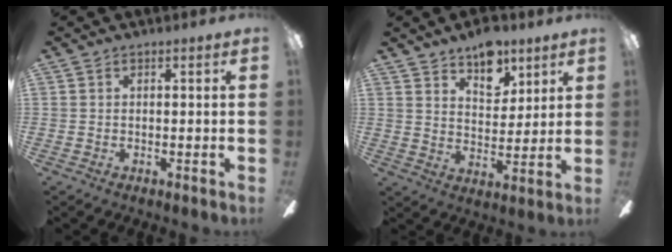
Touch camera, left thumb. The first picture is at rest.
{"total": 8.5, "force": [5.9, 4.5, 4.0], "torque": [-0.038, -0.032, 0.101]}